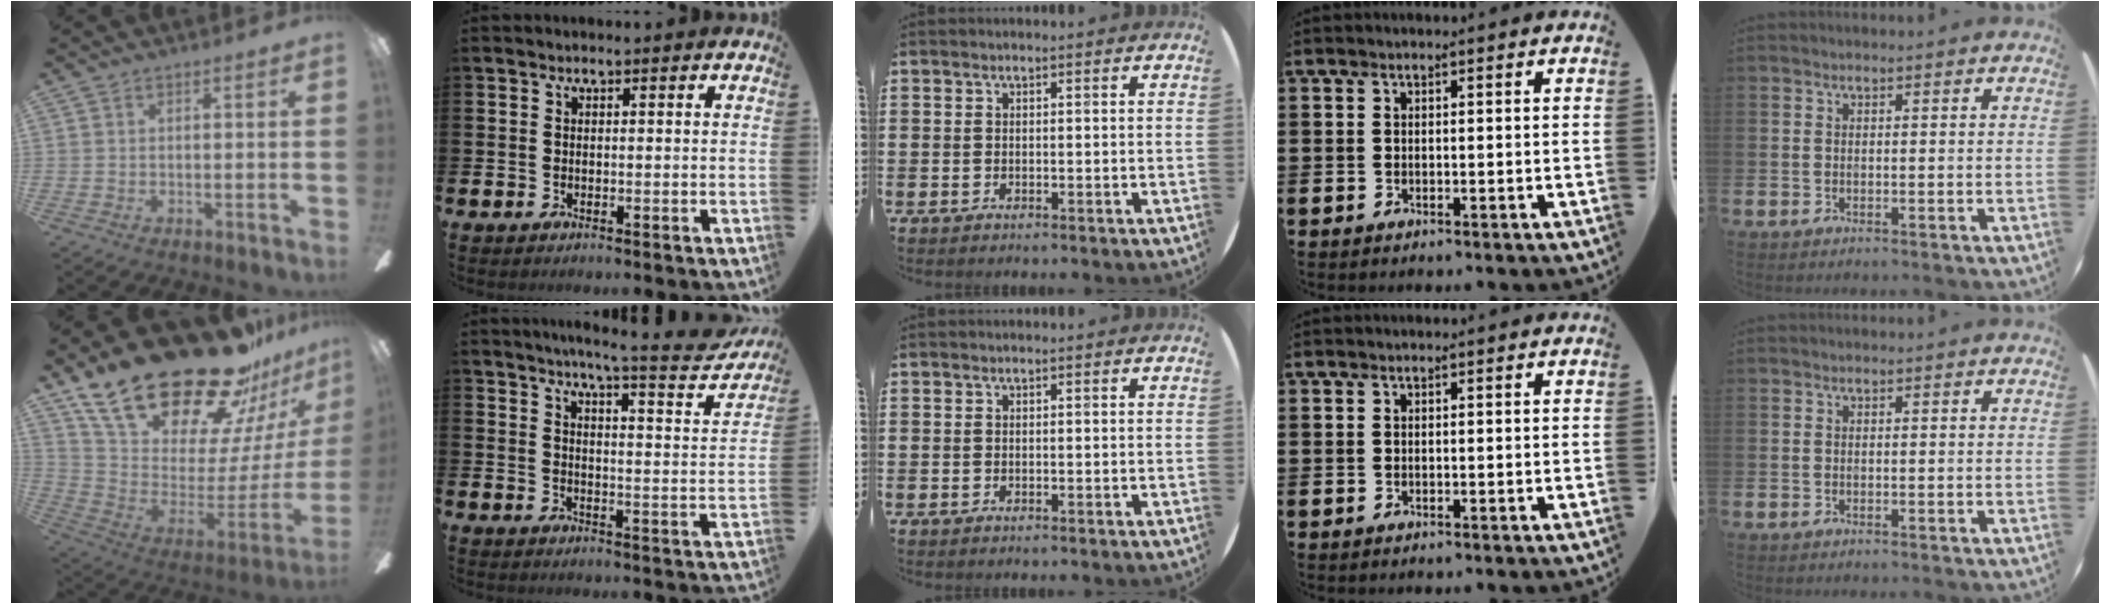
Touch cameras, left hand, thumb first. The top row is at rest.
{"thumb": {"total": 31.6, "force": [24.0, 11.2, 17.2], "torque": [-0.263, -0.177, 0.453]}, "index": {"total": 6.0, "force": [5.4, -0.1, 2.6], "torque": [-0.052, -0.045, 0.083]}}